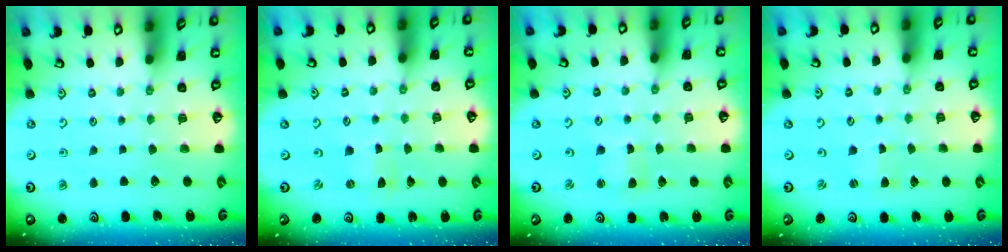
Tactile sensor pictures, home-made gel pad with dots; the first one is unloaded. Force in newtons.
{"total": 0.0}
{"total": 1.5, "press": 1.5, "slide": 0.2}
{"total": 1.4, "press": 1.3, "slide": 0.3}